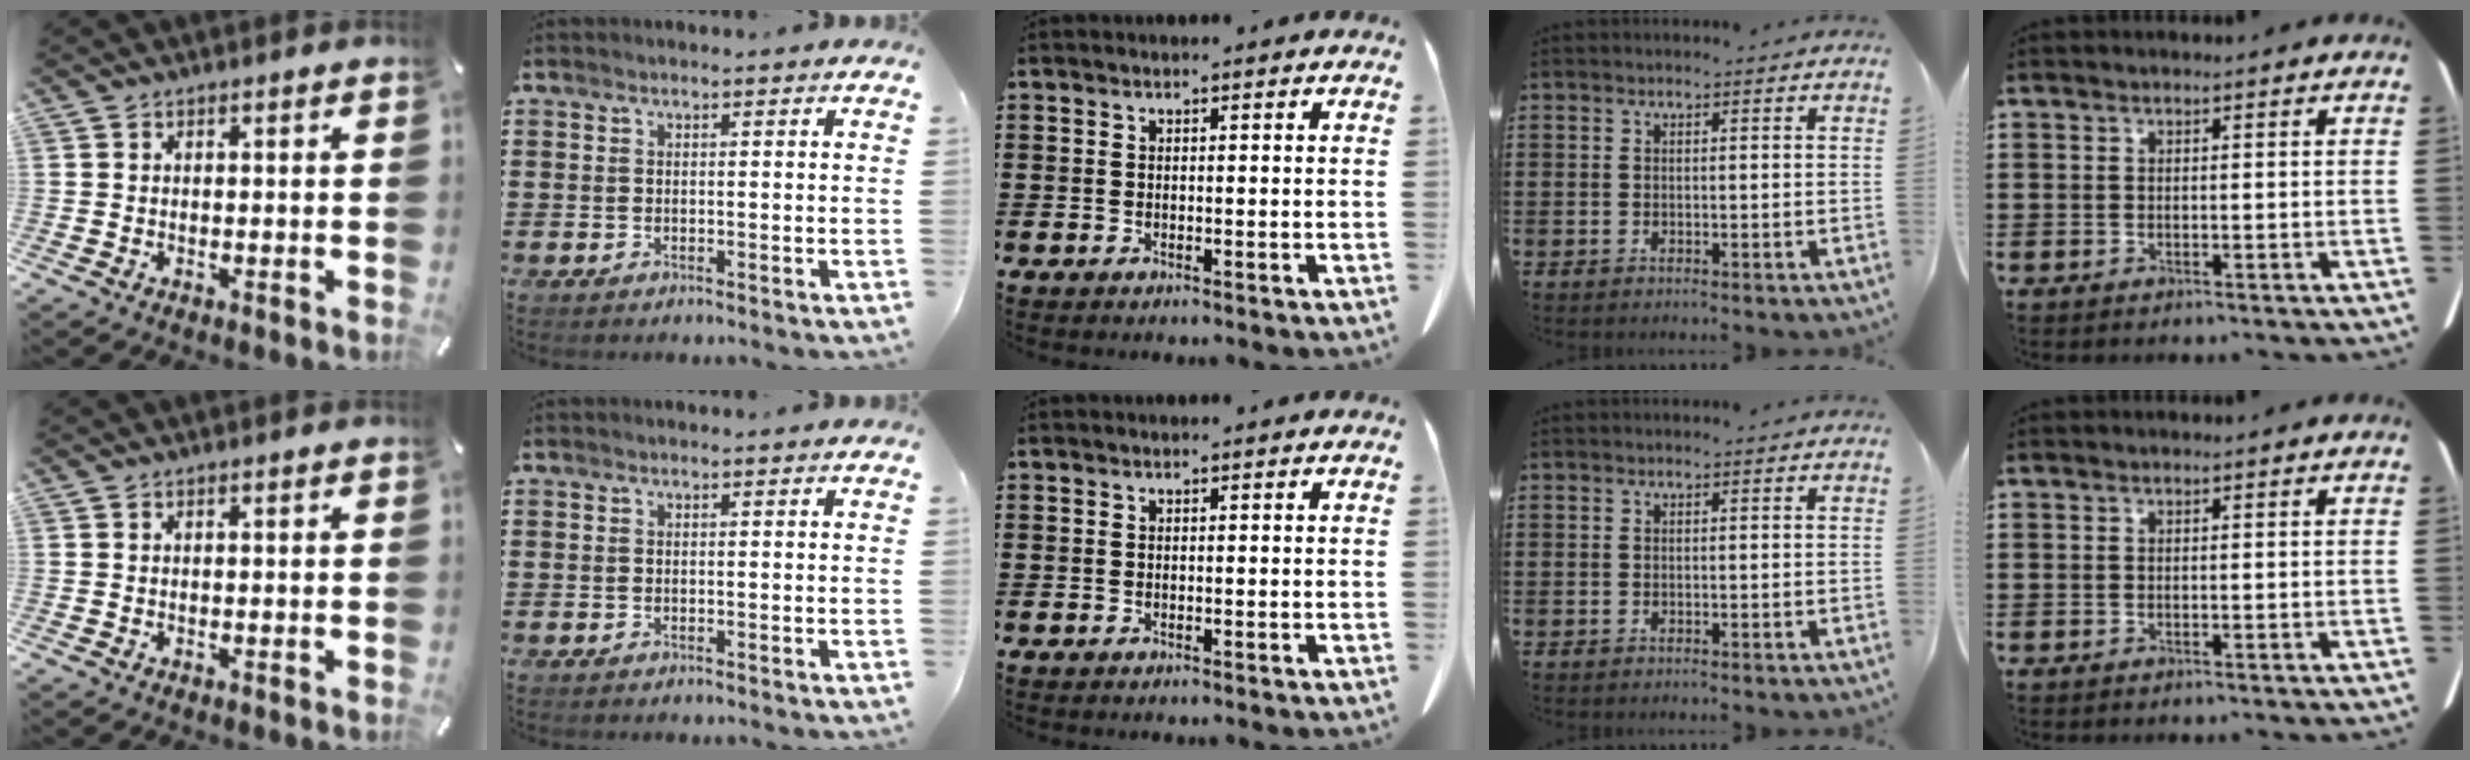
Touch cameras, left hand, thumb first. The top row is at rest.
{}